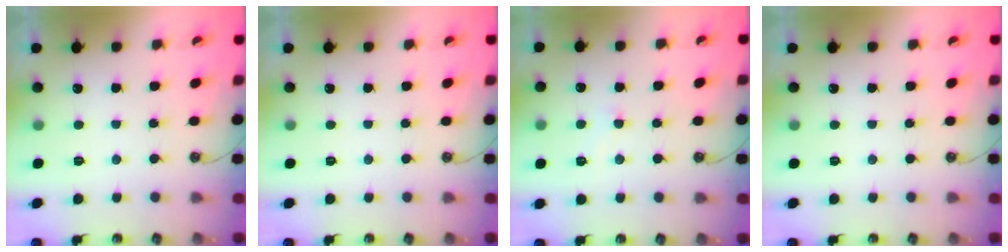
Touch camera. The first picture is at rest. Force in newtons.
{"total": 0.0}
{"total": 2.4, "press": 2.3, "slide": 0.7}
{"total": 0.0}